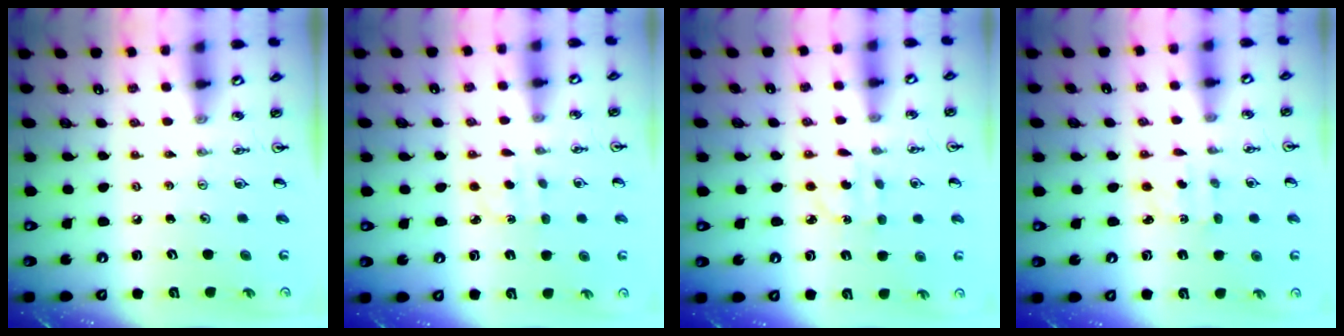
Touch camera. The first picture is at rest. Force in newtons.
{"total": 2.0, "press": 1.9, "slide": 0.6}
{"total": 3.9, "press": 3.9, "slide": 0.5}
{"total": 2.1, "press": 2.0, "slide": 0.7}